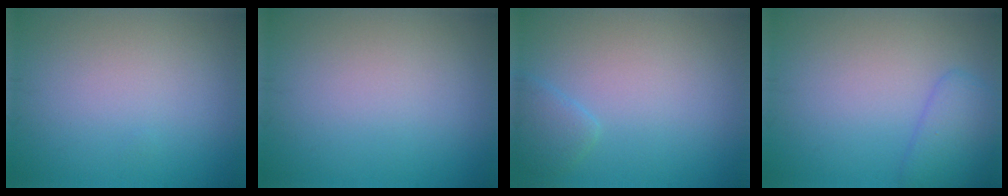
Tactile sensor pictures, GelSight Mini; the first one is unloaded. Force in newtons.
{"total": 0.0}
{"total": 1.5, "press": 1.5, "slide": 0.1}
{"total": 2.7, "press": 2.7, "slide": 0.2}